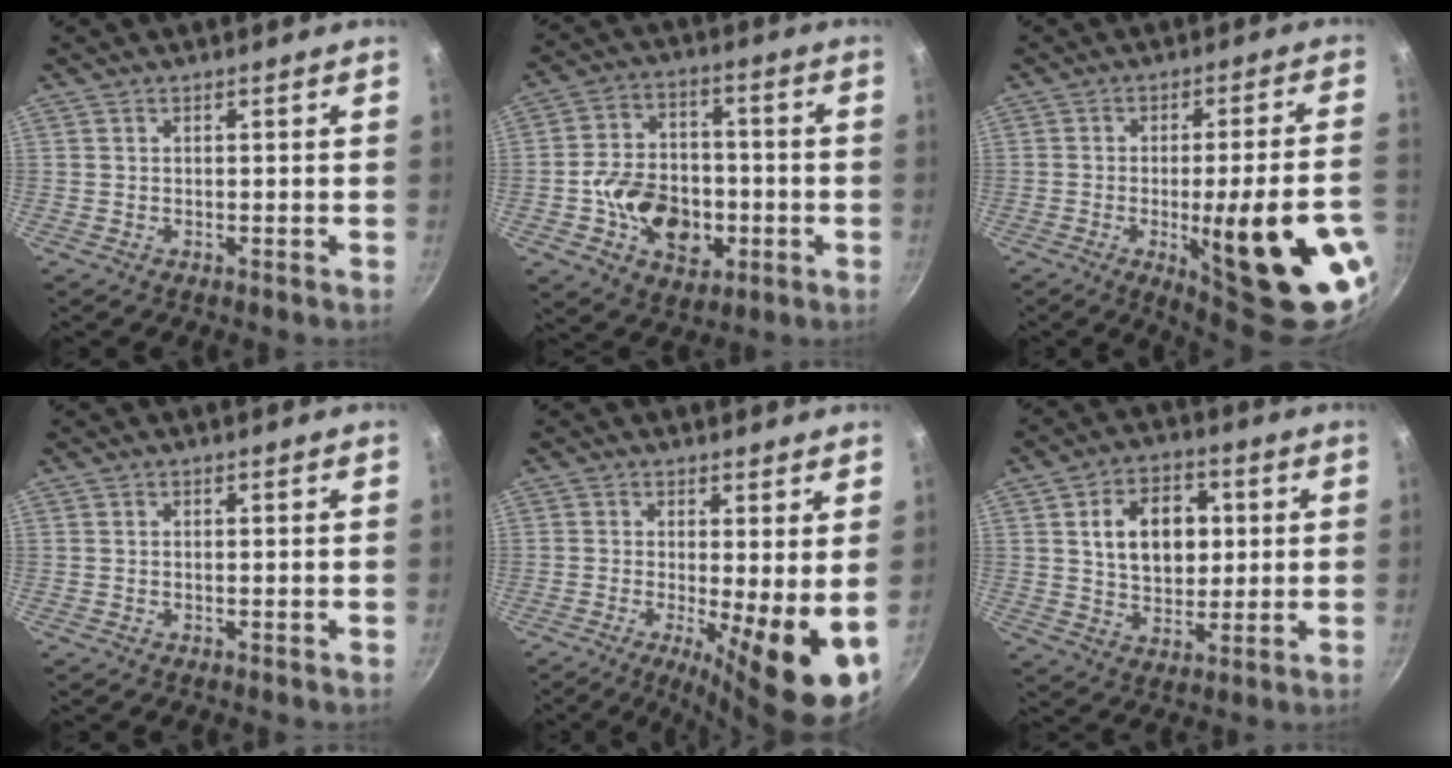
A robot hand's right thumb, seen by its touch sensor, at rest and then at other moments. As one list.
[{"total": 17.9, "force": [-3.9, 12.8, 11.9], "torque": [-0.158, 0.029, -0.060]}, {"total": 22.2, "force": [-7.5, 4.9, 20.3], "torque": [-0.245, 0.017, -0.088]}, {"total": 0.0}, {"total": 12.3, "force": [-1.6, 3.2, 11.7], "torque": [-0.150, -0.016, -0.020]}, {"total": 12.9, "force": [2.5, 9.1, 8.8], "torque": [-0.103, 0.000, 0.039]}]